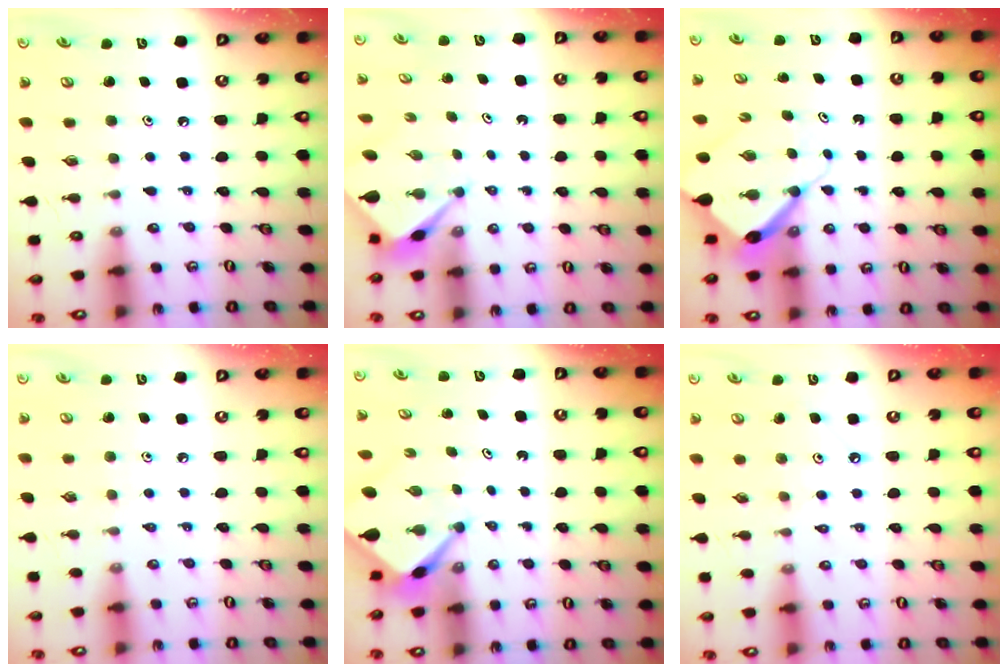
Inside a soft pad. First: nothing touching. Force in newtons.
{"total": 2.7, "press": 2.7, "slide": 0.0}
{"total": 8.7, "press": 8.6, "slide": 0.7}
{"total": 3.6, "press": 3.5, "slide": 0.7}
{"total": 3.3, "press": 3.3, "slide": 0.2}
{"total": 2.8, "press": 2.8, "slide": 0.1}